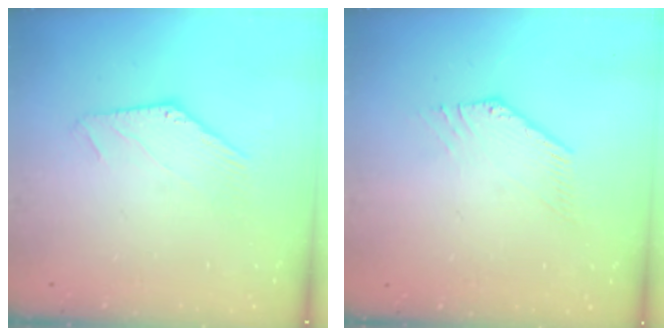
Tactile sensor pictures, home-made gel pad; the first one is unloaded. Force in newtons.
{"total": 0.6, "press": 0.5, "slide": 0.3}